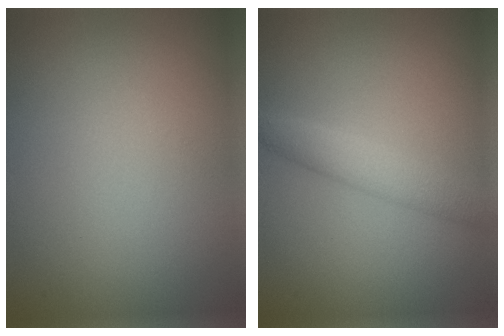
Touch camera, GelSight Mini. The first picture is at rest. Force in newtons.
{"total": 2.8, "press": 2.8, "slide": 0.2}